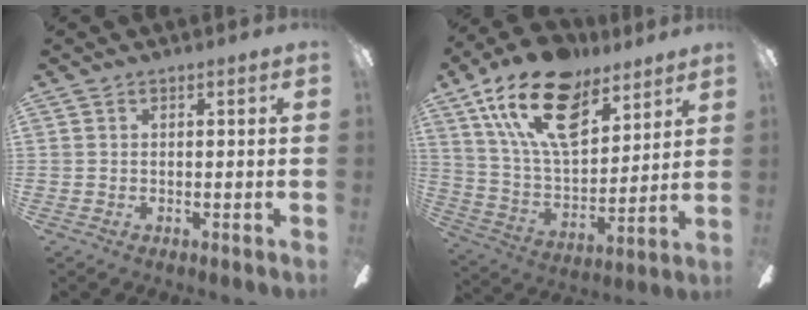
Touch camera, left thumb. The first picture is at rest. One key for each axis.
{"total": 21.8, "fx": 12.7, "fy": 11.3, "fz": 13.7, "tx": -0.261, "ty": -0.059, "tz": 0.226}